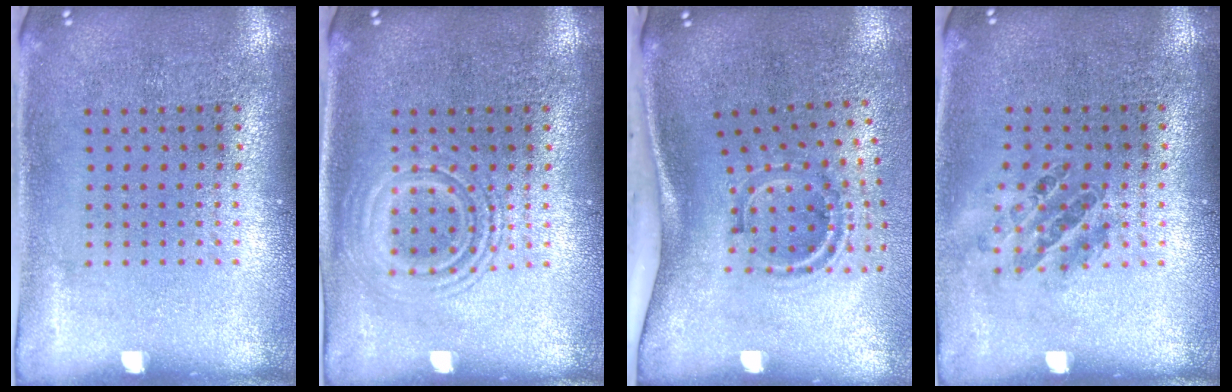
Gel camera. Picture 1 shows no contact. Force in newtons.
{"total": 2.8, "press": 2.7, "slide": 0.4}
{"total": 2.0, "press": 1.2, "slide": 1.7}
{"total": 1.0, "press": 0.9, "slide": 0.3}